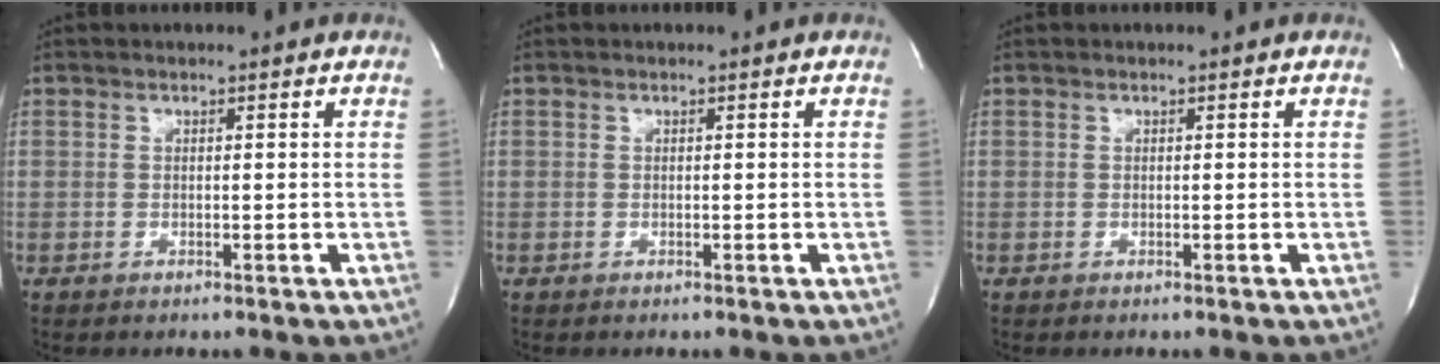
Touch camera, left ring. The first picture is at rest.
{"total": 0.0}
{"total": 0.0}